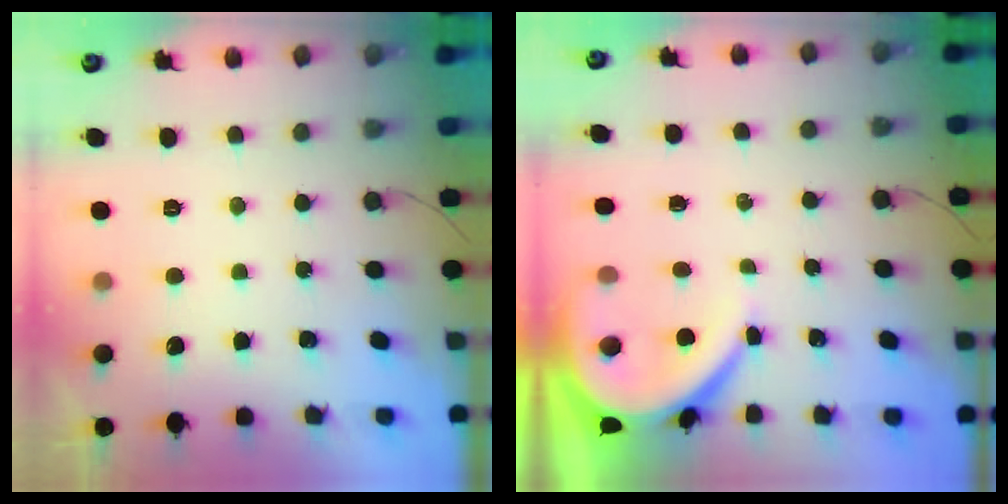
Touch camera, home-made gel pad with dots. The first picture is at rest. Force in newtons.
{"total": 6.3, "press": 6.3, "slide": 0.7}